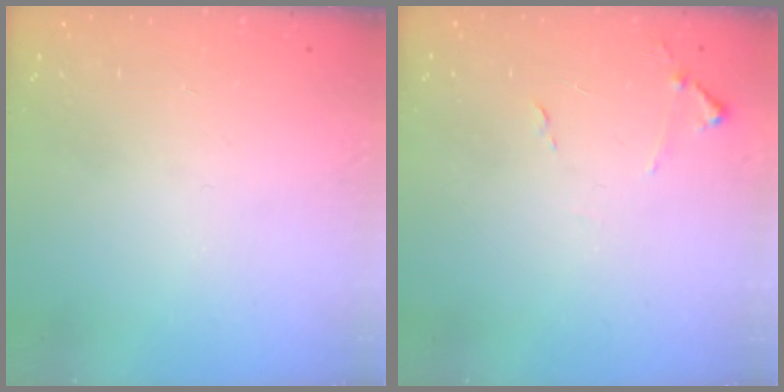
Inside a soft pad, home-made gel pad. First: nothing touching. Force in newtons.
{"total": 7.9, "press": 7.8, "slide": 0.7}